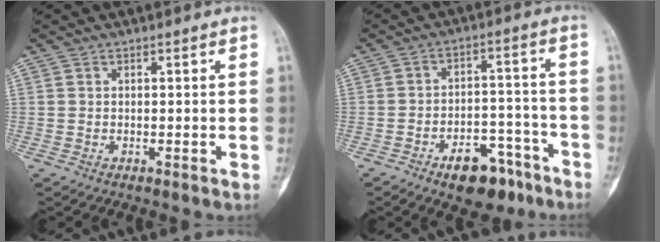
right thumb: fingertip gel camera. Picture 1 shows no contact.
{"total": 11.2, "force": [-7.1, 5.9, 6.5], "torque": [-0.064, 0.061, -0.099]}